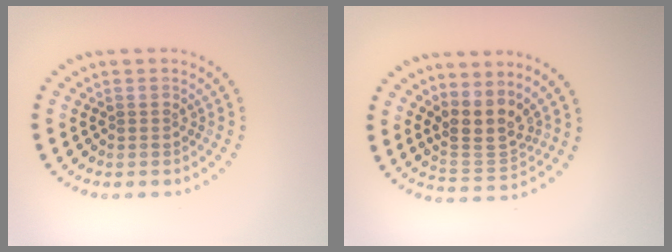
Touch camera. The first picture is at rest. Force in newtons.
{"total": 3.5, "press": 2.9, "slide": 2.0}